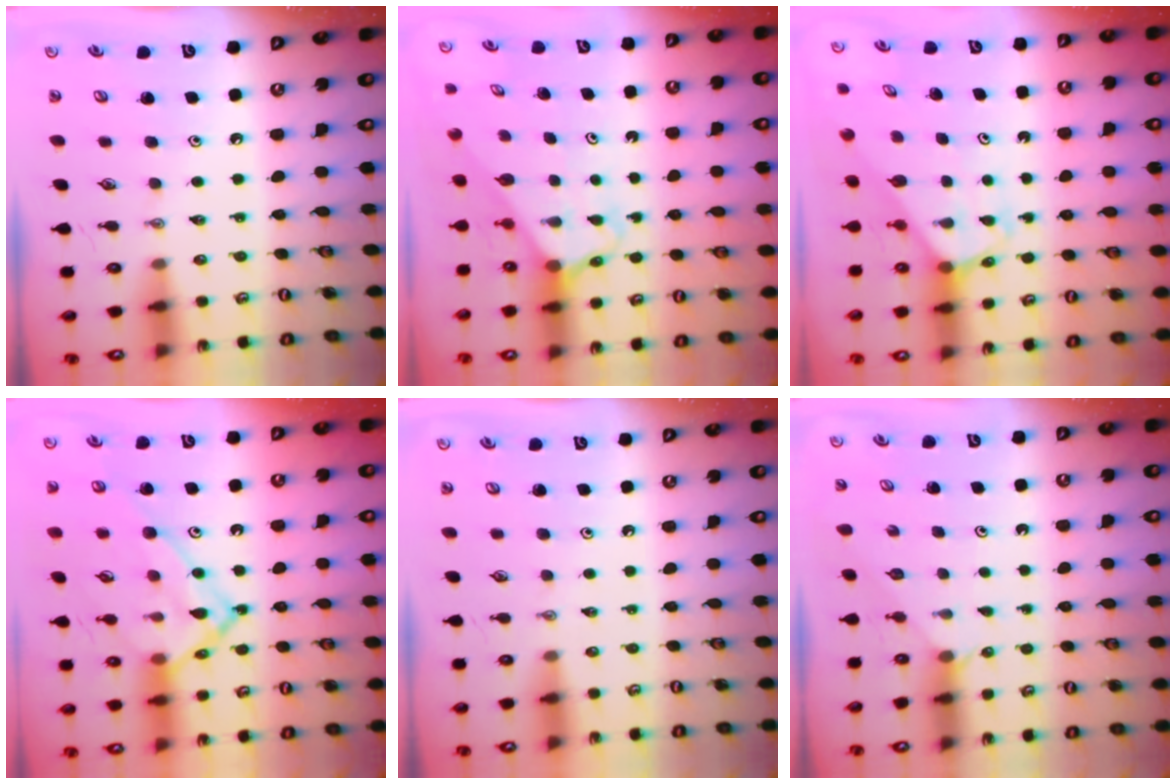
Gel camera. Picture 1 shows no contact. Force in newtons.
{"total": 2.6, "press": 2.6, "slide": 0.1}
{"total": 2.6, "press": 2.6, "slide": 0.1}
{"total": 16.1, "press": 16.0, "slide": 1.8}
{"total": 0.0}
{"total": 1.5, "press": 1.5, "slide": 0.3}